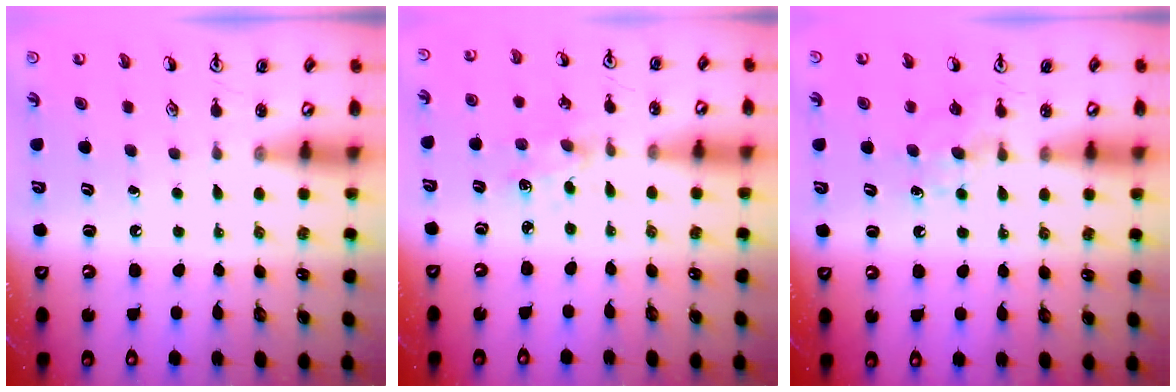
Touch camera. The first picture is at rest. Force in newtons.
{"total": 1.8, "press": 1.8, "slide": 0.3}
{"total": 6.0, "press": 6.0, "slide": 0.7}